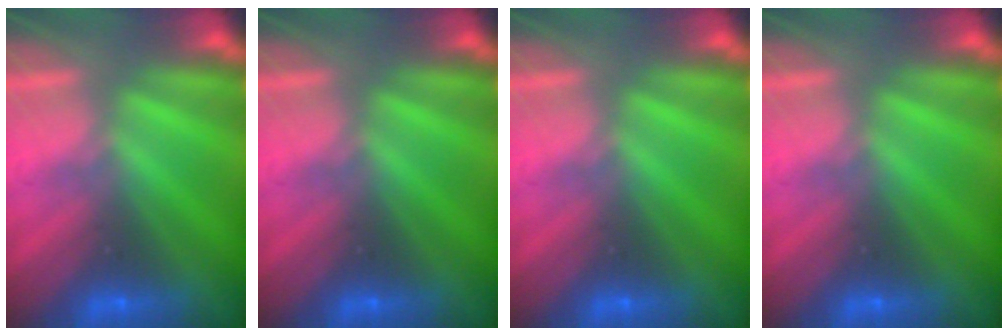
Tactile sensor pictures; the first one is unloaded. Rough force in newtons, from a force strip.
{"total": 0.0}
{"total": 0.0}
{"total": 0.0}